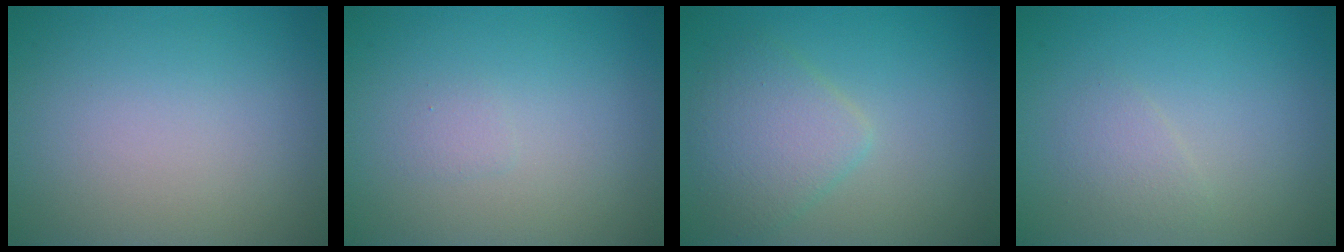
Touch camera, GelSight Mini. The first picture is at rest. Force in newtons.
{"total": 0.6, "press": 0.6, "slide": 0.1}
{"total": 3.7, "press": 3.7, "slide": 0.1}
{"total": 1.3, "press": 1.3, "slide": 0.0}